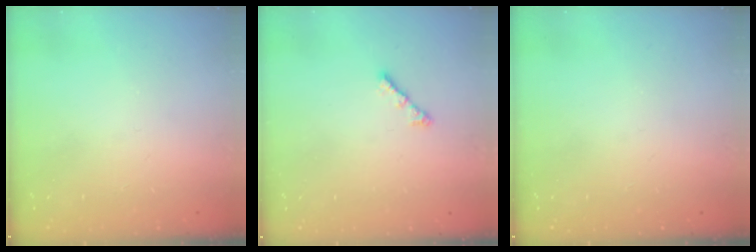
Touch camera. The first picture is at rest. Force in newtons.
{"total": 3.0, "press": 2.9, "slide": 0.6}
{"total": 0.0}